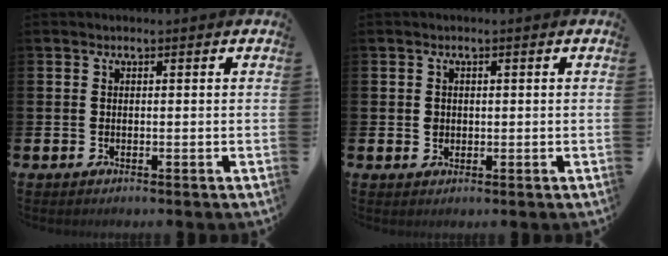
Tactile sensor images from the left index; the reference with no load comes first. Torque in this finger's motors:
{"motor_torque": [0.45, 0.38, 0.00, 0.02]}